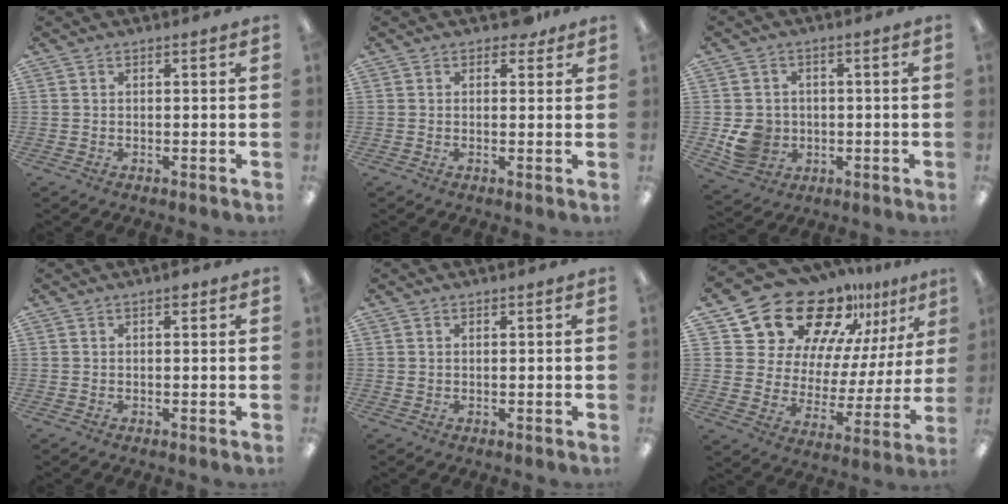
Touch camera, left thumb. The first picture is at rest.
{"total": 3.2, "force": [2.1, 2.0, 1.4], "torque": [-0.008, -0.003, 0.035]}
{"total": 7.3, "force": [-1.1, 6.9, 2.4], "torque": [-0.038, 0.010, -0.013]}
{"total": 1.2, "force": [0.7, 0.6, 0.8], "torque": [-0.009, 0.001, 0.010]}
{"total": 0.8, "force": [0.4, 0.7, 0.2], "torque": [-0.005, 0.002, 0.007]}
{"total": 21.0, "force": [16.8, 10.3, 7.2], "torque": [-0.127, -0.129, 0.303]}